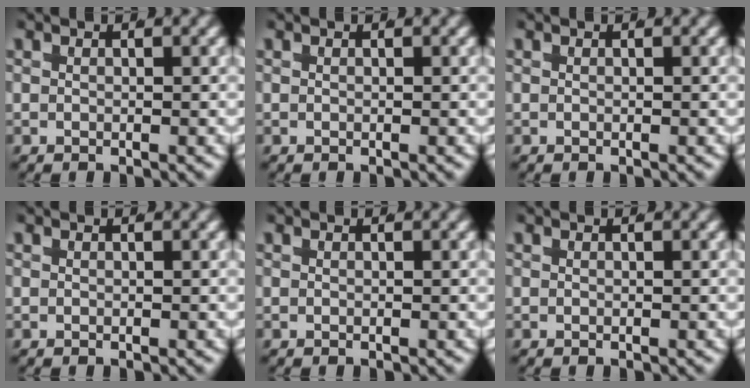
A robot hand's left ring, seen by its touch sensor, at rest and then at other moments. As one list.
[{"total": 0.0}, {"total": 0.0}, {"total": 0.0}, {"total": 0.0}, {"total": 0.0}]